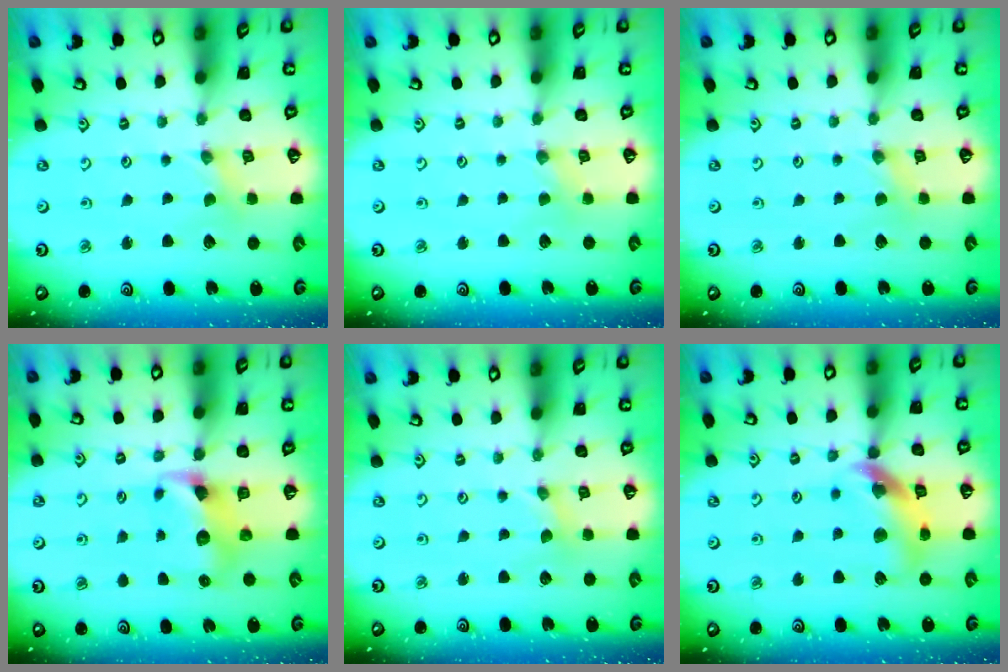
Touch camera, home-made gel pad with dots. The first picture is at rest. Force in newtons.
{"total": 1.2, "press": 1.2, "slide": 0.1}
{"total": 1.1, "press": 1.1, "slide": 0.3}
{"total": 7.3, "press": 7.3, "slide": 0.7}
{"total": 0.0}
{"total": 13.8, "press": 13.7, "slide": 1.9}